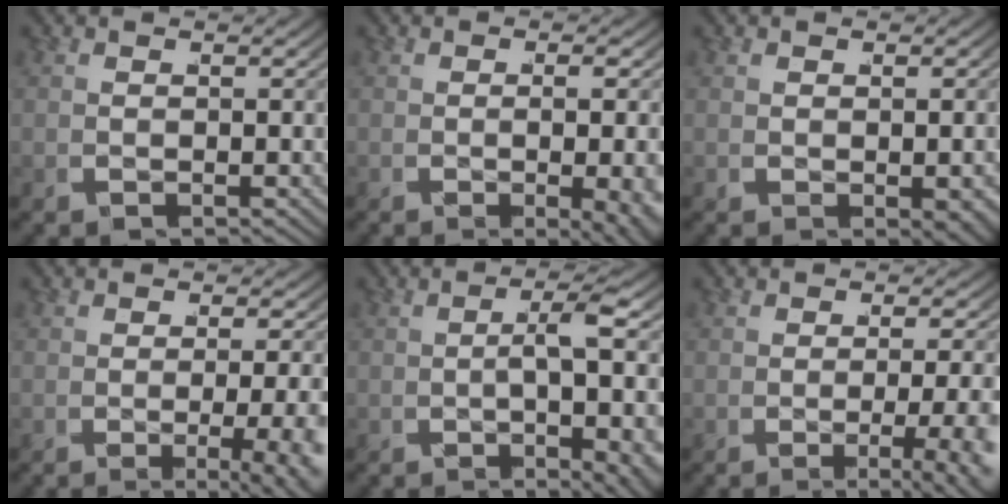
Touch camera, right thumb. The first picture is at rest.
{"total": 4.5, "force": [-0.9, 1.1, 4.2], "torque": [-0.056, -0.008, -0.011]}
{"total": 1.1, "force": [-0.2, 0.5, 0.9], "torque": [-0.015, -0.010, 0.006]}
{"total": 6.3, "force": [-2.0, 2.0, 5.6], "torque": [-0.074, -0.004, -0.033]}
{"total": 5.7, "force": [-0.8, 1.1, 5.5], "torque": [-0.082, 0.011, -0.019]}
{"total": 6.0, "force": [-2.1, 1.8, 5.3], "torque": [-0.070, 0.000, -0.038]}